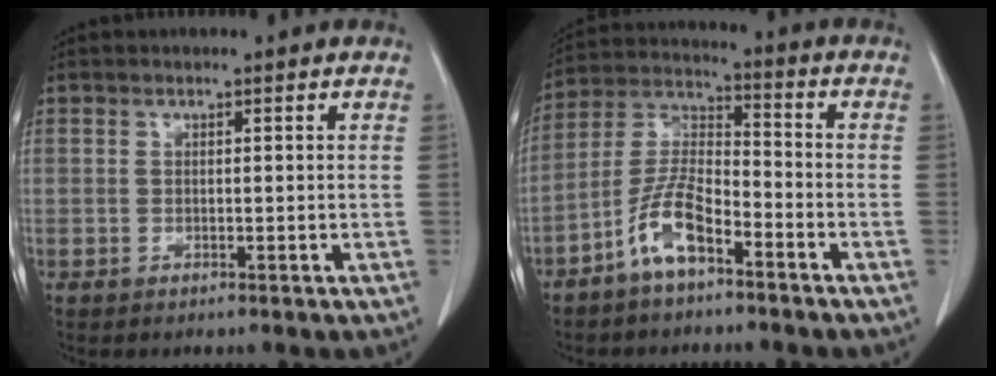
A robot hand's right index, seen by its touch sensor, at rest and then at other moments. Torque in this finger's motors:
{"motor_torque": [1.09, -0.73, 0.30, 0.12]}